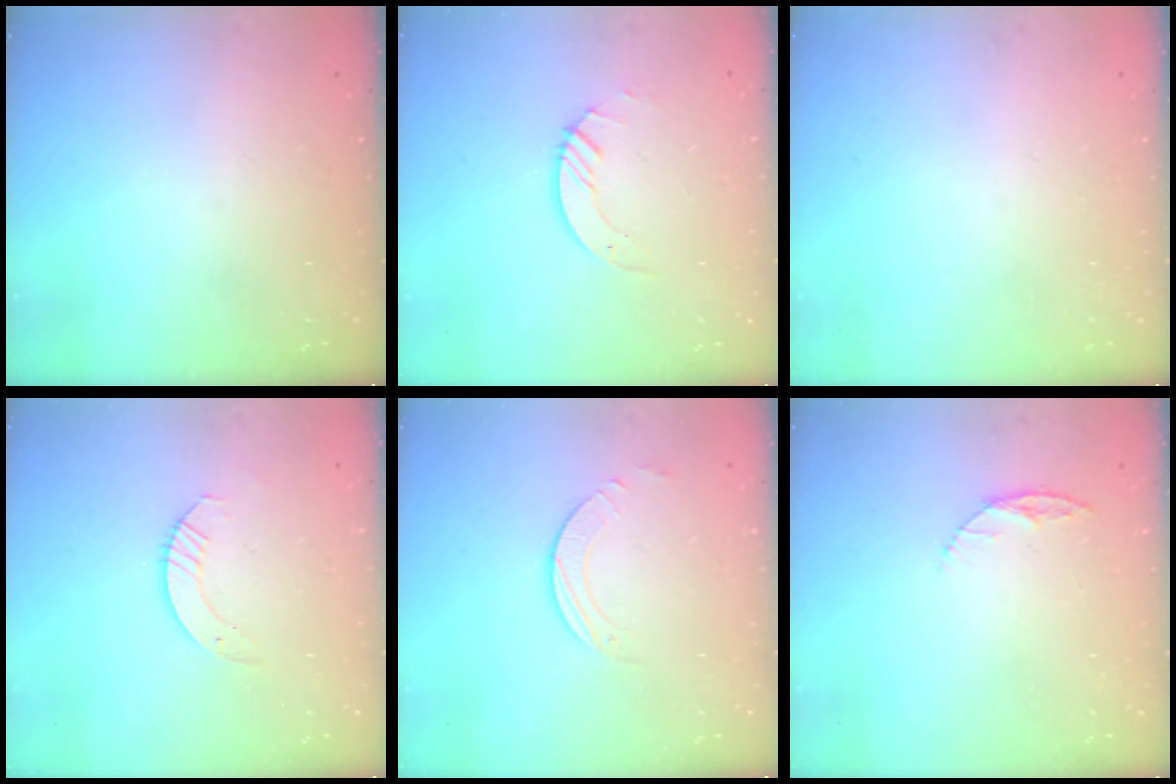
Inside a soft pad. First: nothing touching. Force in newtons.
{"total": 3.7, "press": 3.6, "slide": 0.4}
{"total": 0.0}
{"total": 3.3, "press": 3.3, "slide": 0.3}
{"total": 2.3, "press": 2.3, "slide": 0.2}
{"total": 5.5, "press": 5.5, "slide": 0.7}